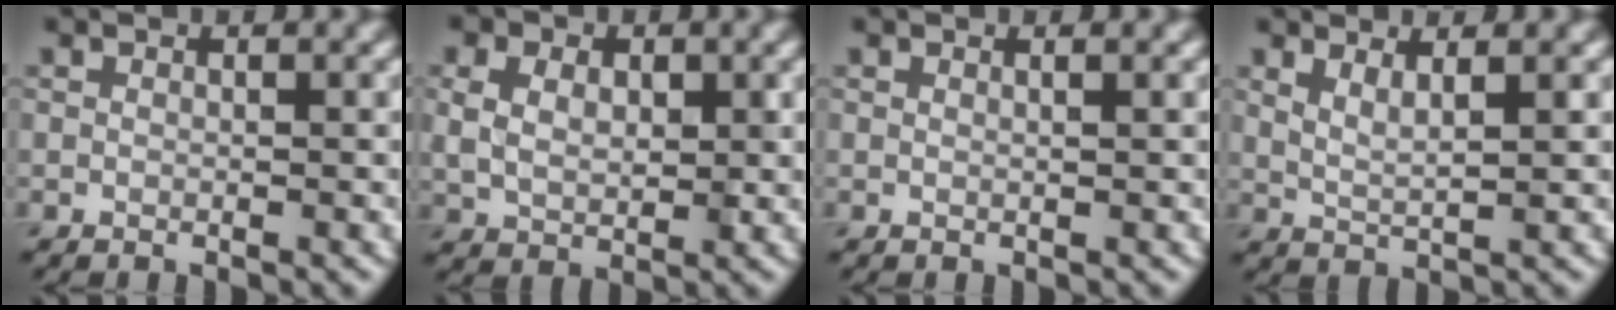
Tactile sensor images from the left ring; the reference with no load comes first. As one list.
[{"total": 4.8, "force": [1.3, 3.5, 3.1], "torque": [-0.048, 0.013, 0.008]}, {"total": 1.0, "force": [0.5, 0.4, 0.7], "torque": [-0.004, -0.001, -0.002]}, {"total": 2.2, "force": [1.4, 0.7, 1.6], "torque": [-0.021, -0.004, 0.023]}]